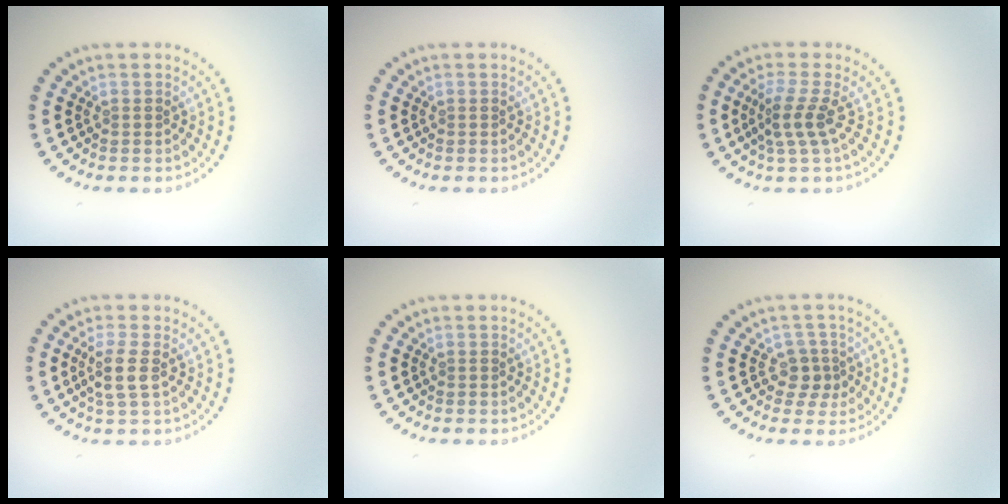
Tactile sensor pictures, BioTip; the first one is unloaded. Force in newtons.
{"total": 0.0}
{"total": 2.5, "press": 1.9, "slide": 1.7}
{"total": 2.4, "press": 2.0, "slide": 1.3}
{"total": 0.0}
{"total": 2.0, "press": 1.7, "slide": 1.2}